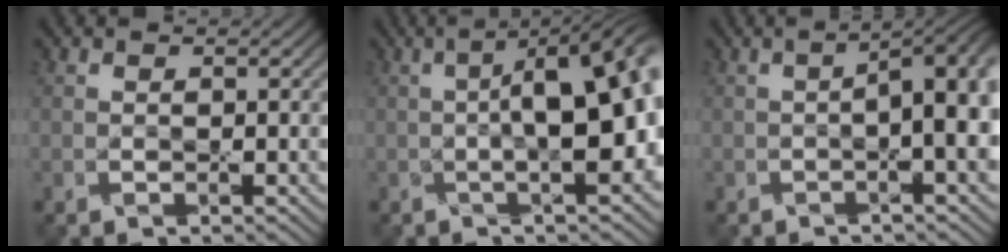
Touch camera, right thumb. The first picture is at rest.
{"total": 14.0, "force": [-0.9, 4.4, 13.2], "torque": [-0.179, 0.004, -0.016]}
{"total": 7.2, "force": [-0.4, 2.1, 6.9], "torque": [-0.091, 0.001, -0.007]}